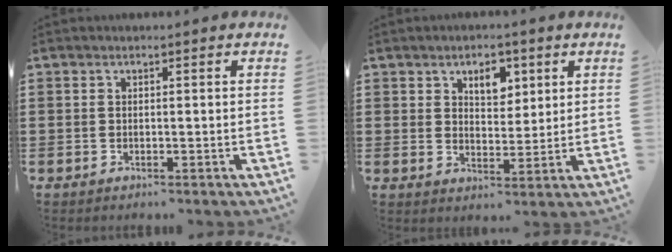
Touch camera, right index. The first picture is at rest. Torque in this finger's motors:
{"motor_torque": [0.08, -0.03, 0.14, 0.08]}